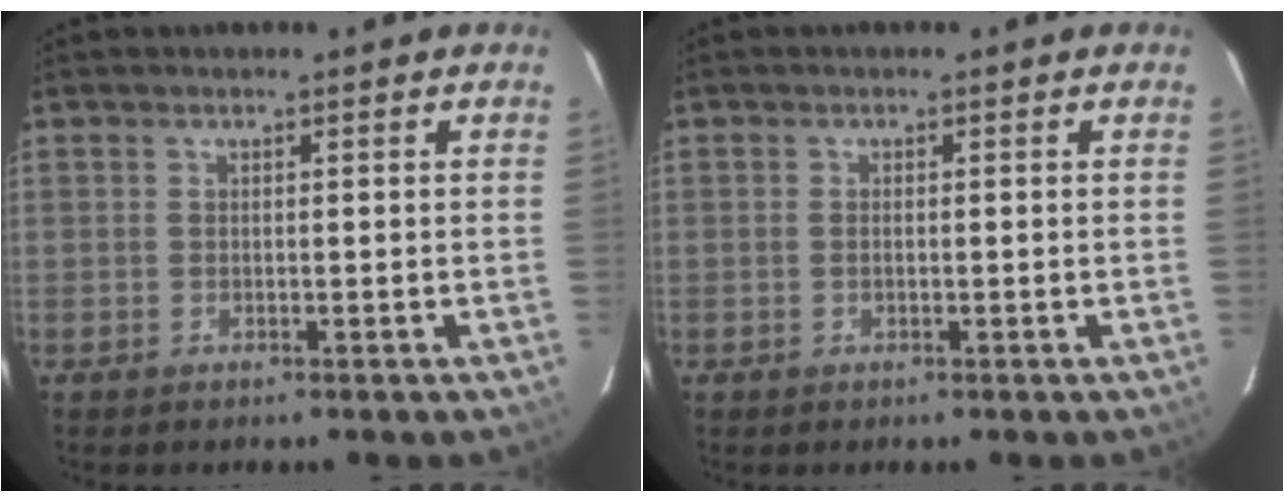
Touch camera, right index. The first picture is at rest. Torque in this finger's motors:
{"motor_torque": [-0.15, 0.12, -0.05, 0.00]}